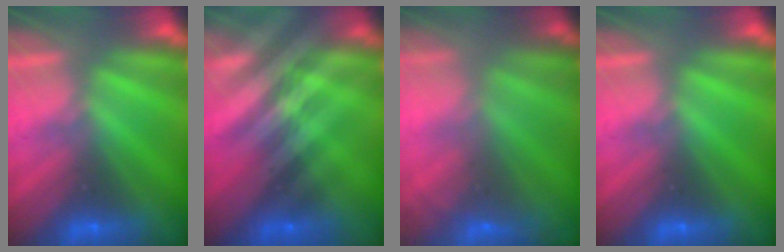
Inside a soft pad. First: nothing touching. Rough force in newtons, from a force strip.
{"total": 2.4}
{"total": 5.8}
{"total": 0.0}